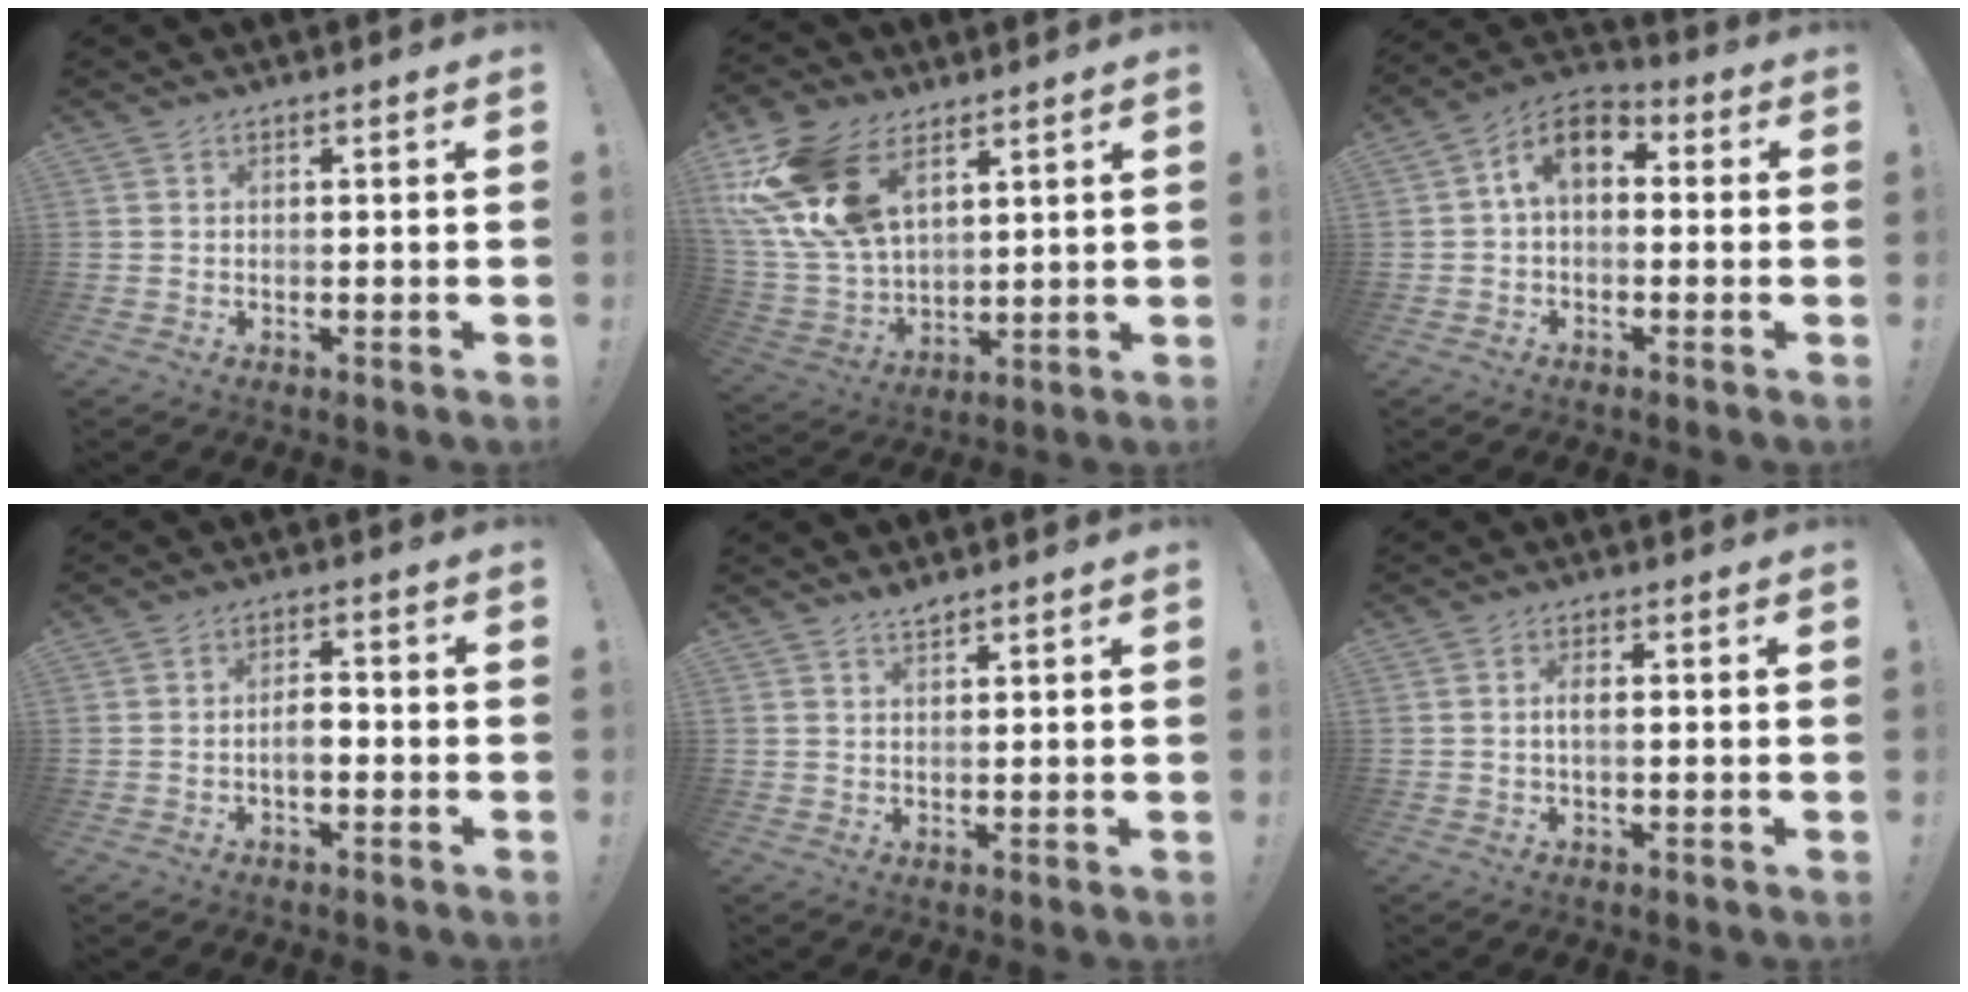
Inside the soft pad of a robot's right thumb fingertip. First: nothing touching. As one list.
[{"total": 20.4, "force": [10.0, 12.4, 12.7], "torque": [-0.266, -0.046, 0.189]}, {"total": 9.0, "force": [1.7, 5.7, 6.7], "torque": [-0.117, 0.017, 0.037]}, {"total": 4.8, "force": [-1.5, 2.4, 4.0], "torque": [-0.070, 0.006, -0.030]}, {"total": 1.8, "force": [1.7, 0.0, 0.6], "torque": [-0.009, -0.009, 0.029]}, {"total": 2.6, "force": [-0.2, 0.8, 2.5], "torque": [-0.047, 0.002, -0.009]}]